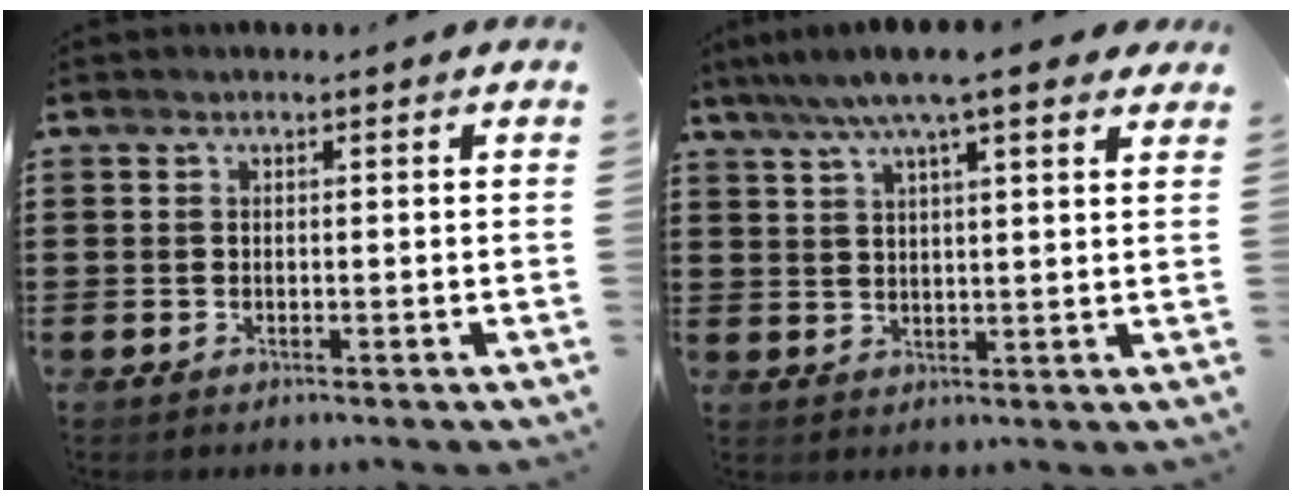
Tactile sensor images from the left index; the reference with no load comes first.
{"total": 8.1, "force": [6.2, 1.2, 5.0], "torque": [-0.106, -0.009, 0.108]}